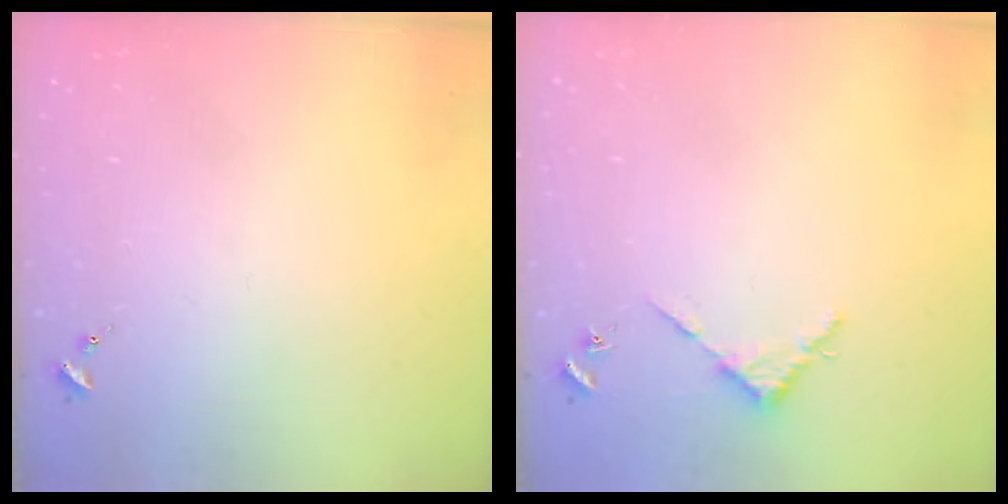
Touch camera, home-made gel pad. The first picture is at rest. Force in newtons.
{"total": 3.1, "press": 3.1, "slide": 0.3}